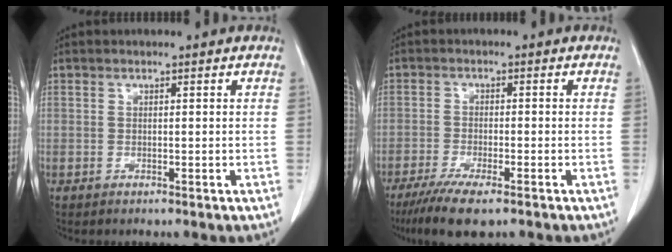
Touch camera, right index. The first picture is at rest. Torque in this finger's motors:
{"motor_torque": [0.69, -0.66, 0.33, 0.10]}